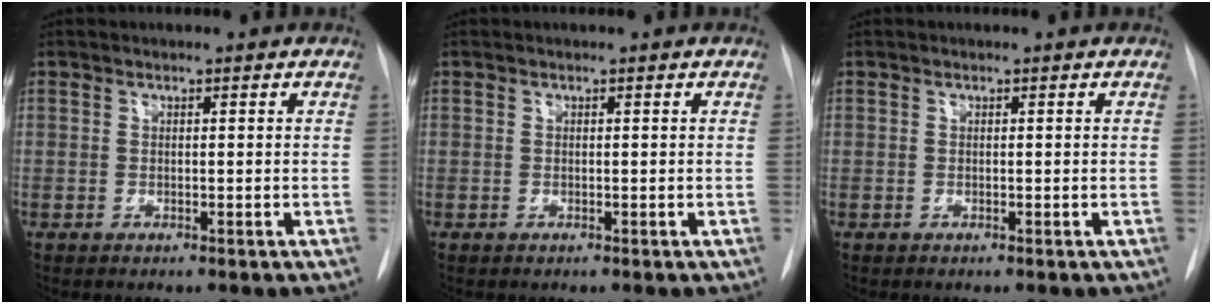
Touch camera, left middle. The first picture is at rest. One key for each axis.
{"total": 0.0}
{"total": 0.0}